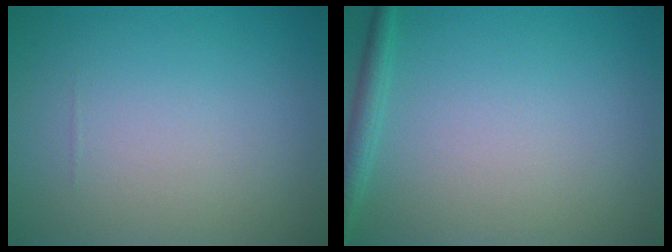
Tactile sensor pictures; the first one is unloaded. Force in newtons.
{"total": 1.6, "press": 1.6, "slide": 0.1}